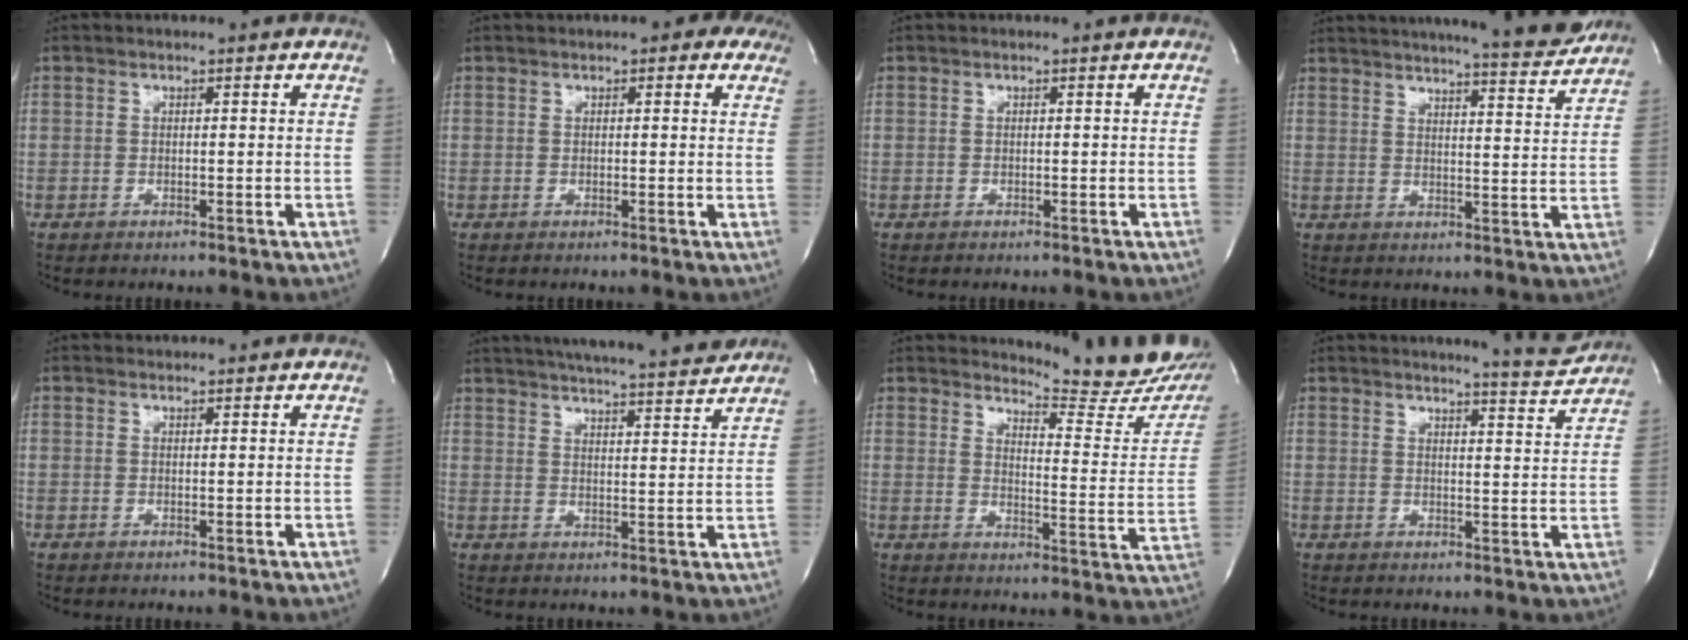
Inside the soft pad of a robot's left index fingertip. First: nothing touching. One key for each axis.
{"total": 5.7, "fx": 4.2, "fy": 2.0, "fz": 3.3, "tx": -0.027, "ty": 0.014, "tz": 0.041}
{"total": 0.0}
{"total": 17.9, "fx": 16.6, "fy": 0.6, "fz": 6.8, "tx": -0.103, "ty": -0.030, "tz": 0.211}
{"total": 2.6, "fx": 2.6, "fy": 0.5, "fz": 0.2, "tx": -0.011, "ty": 0.016, "tz": 0.031}
{"total": 19.1, "fx": 17.5, "fy": 0.8, "fz": 7.5, "tx": -0.125, "ty": -0.009, "tz": 0.235}
{"total": 16.6, "fx": 16.2, "fy": 0.8, "fz": 3.6, "tx": -0.041, "ty": -0.122, "tz": 0.179}
{"total": 7.2, "fx": 7.1, "fy": -0.5, "fz": 1.1, "tx": -0.023, "ty": -0.026, "tz": 0.086}